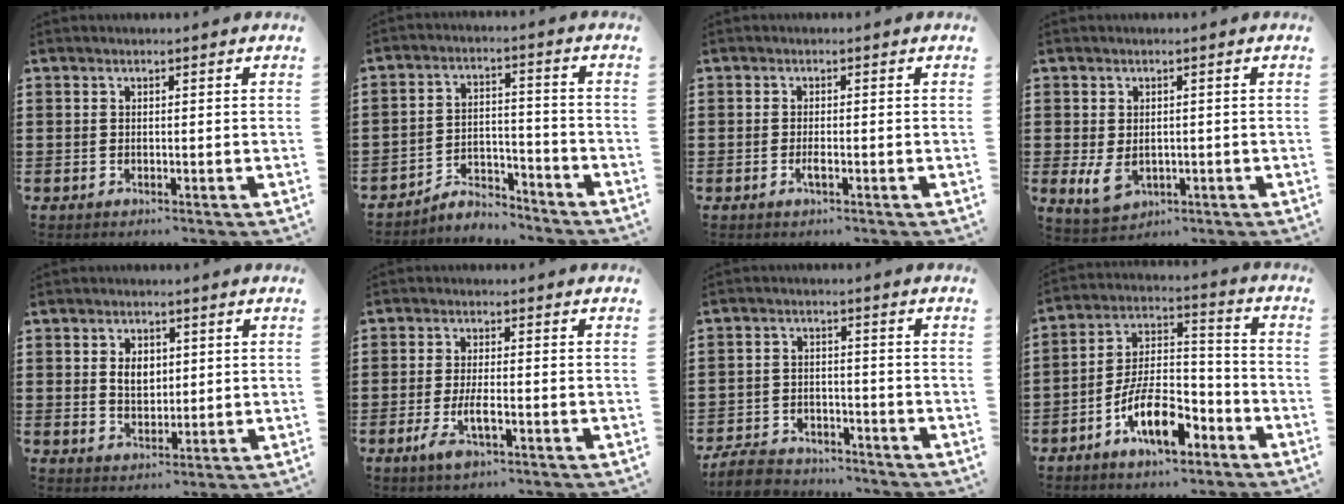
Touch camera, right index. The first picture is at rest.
{"total": 5.2, "force": [-5.0, 1.0, 1.0], "torque": [-0.025, 0.006, -0.100]}
{"total": 1.3, "force": [-0.5, 0.2, 1.1], "torque": [-0.021, -0.003, -0.009]}
{"total": 3.7, "force": [-0.4, 2.4, 2.7], "torque": [-0.067, -0.005, -0.009]}
{"total": 3.8, "force": [0.8, 2.6, 2.6], "torque": [-0.043, 0.005, 0.009]}
{"total": 4.7, "force": [-1.9, 1.0, 4.1], "torque": [-0.088, -0.011, -0.038]}
{"total": 5.4, "force": [-5.1, 1.2, 1.1], "torque": [-0.029, 0.007, -0.101]}
{"total": 11.4, "force": [-6.6, 4.6, 8.1], "torque": [-0.158, 0.012, -0.120]}